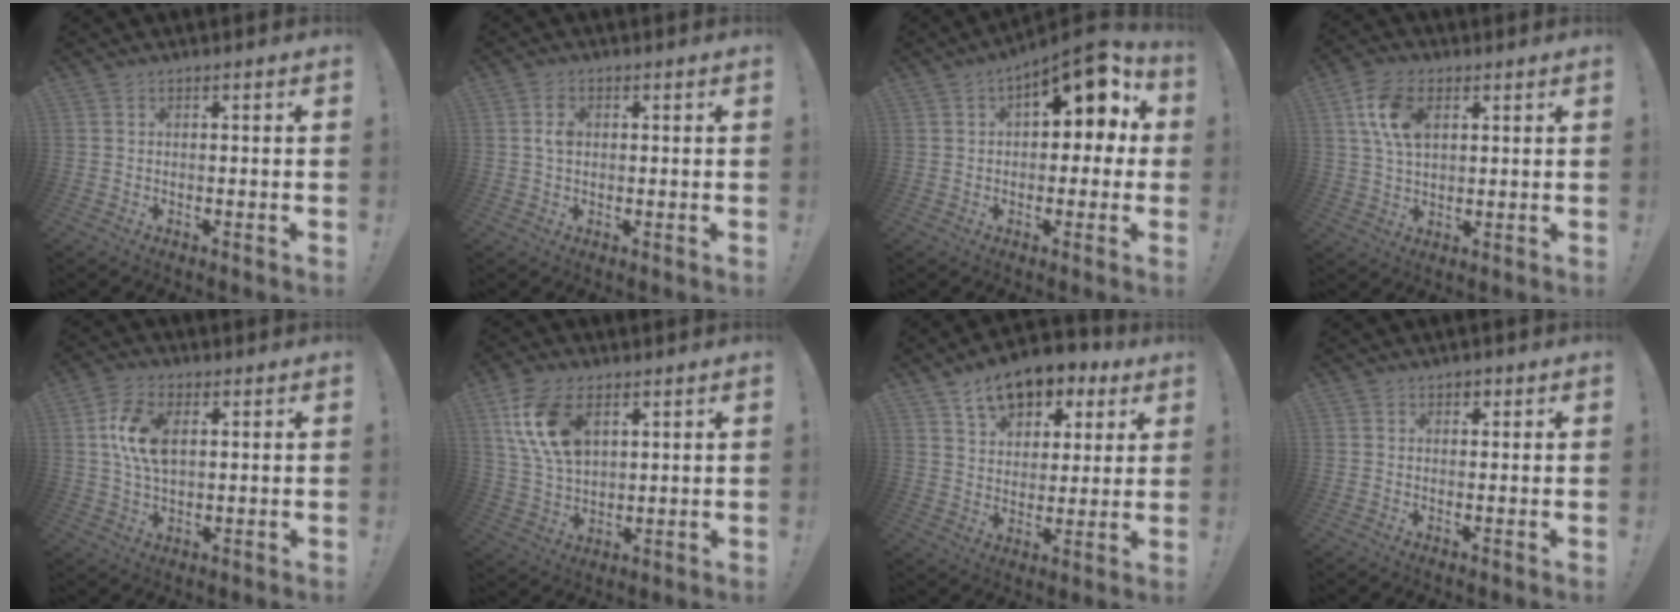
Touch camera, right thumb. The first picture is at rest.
{"total": 3.2, "force": [0.5, 2.2, 2.3], "torque": [-0.041, 0.006, 0.007]}
{"total": 10.3, "force": [4.3, 5.4, 7.7], "torque": [-0.087, -0.030, 0.073]}
{"total": 11.5, "force": [3.9, 7.4, 8.0], "torque": [-0.155, 0.006, 0.076]}
{"total": 11.1, "force": [2.4, 6.6, 8.6], "torque": [-0.167, 0.005, 0.044]}
{"total": 14.9, "force": [6.2, 9.0, 10.1], "torque": [-0.203, -0.008, 0.119]}
{"total": 12.2, "force": [8.0, 7.3, 5.7], "torque": [-0.088, -0.049, 0.147]}
{"total": 1.2, "force": [0.5, 1.1, 0.5], "torque": [-0.003, 0.000, 0.007]}